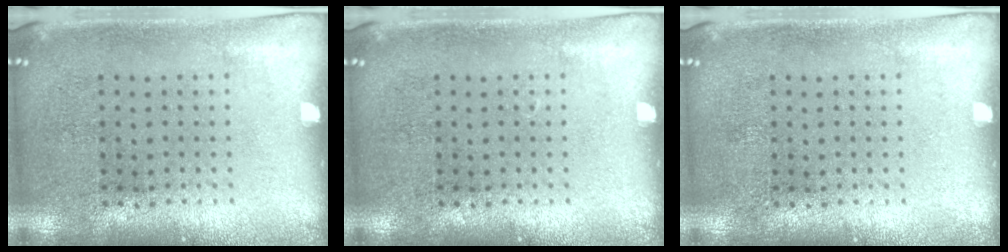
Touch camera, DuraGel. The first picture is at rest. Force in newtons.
{"total": 0.0}
{"total": 0.0}